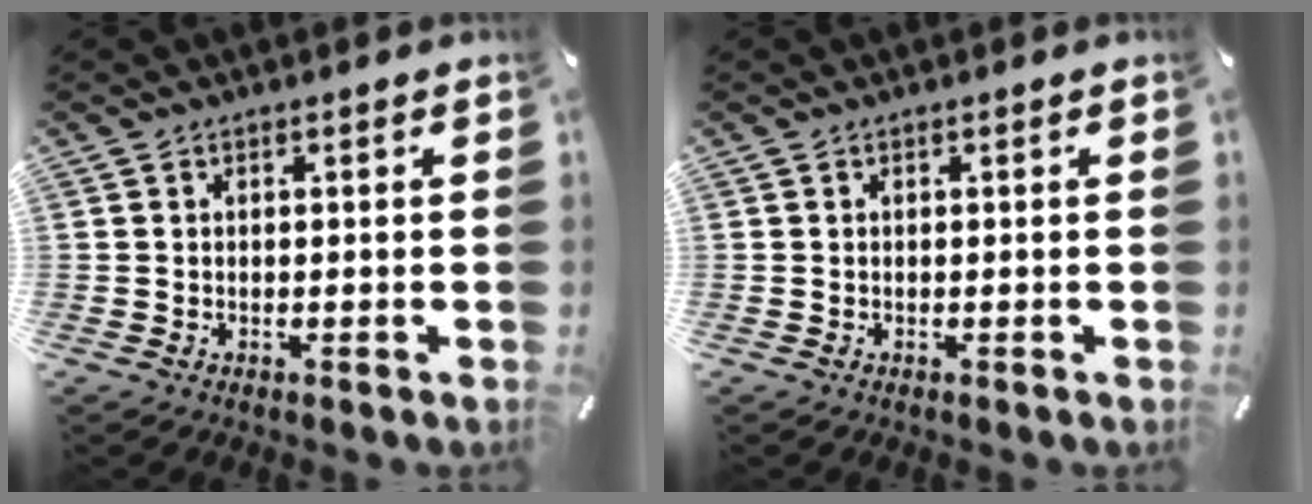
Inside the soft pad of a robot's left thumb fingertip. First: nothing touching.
{"total": 0.0}